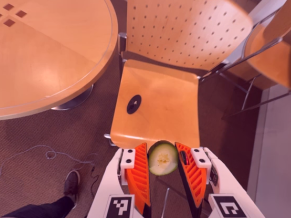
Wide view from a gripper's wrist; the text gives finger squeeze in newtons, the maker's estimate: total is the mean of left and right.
{"total": 6.4, "left": 6.2, "right": 6.6}